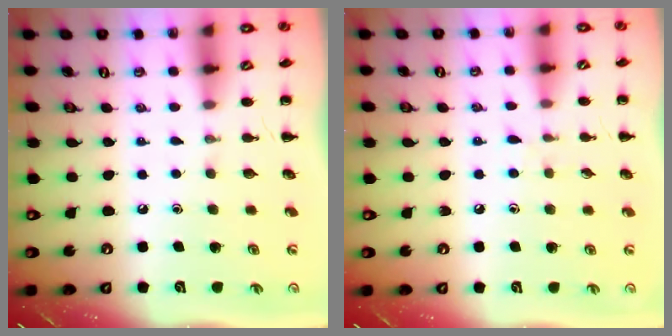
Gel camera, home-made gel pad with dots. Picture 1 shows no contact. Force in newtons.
{"total": 4.4, "press": 3.9, "slide": 2.0}